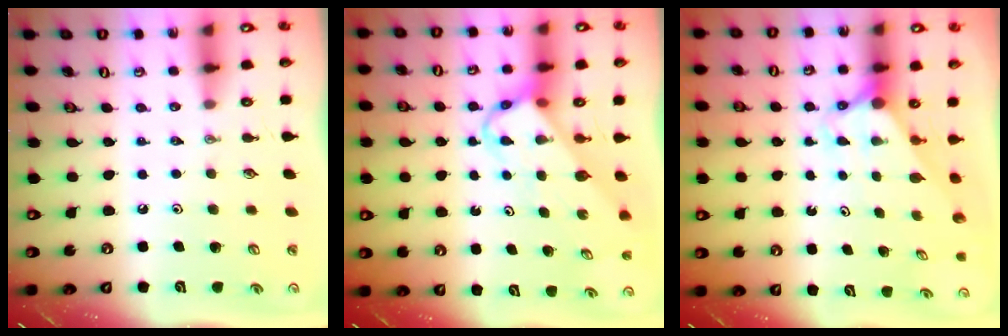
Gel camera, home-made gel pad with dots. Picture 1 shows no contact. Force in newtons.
{"total": 4.8, "press": 4.8, "slide": 0.4}
{"total": 2.9, "press": 2.9, "slide": 0.0}